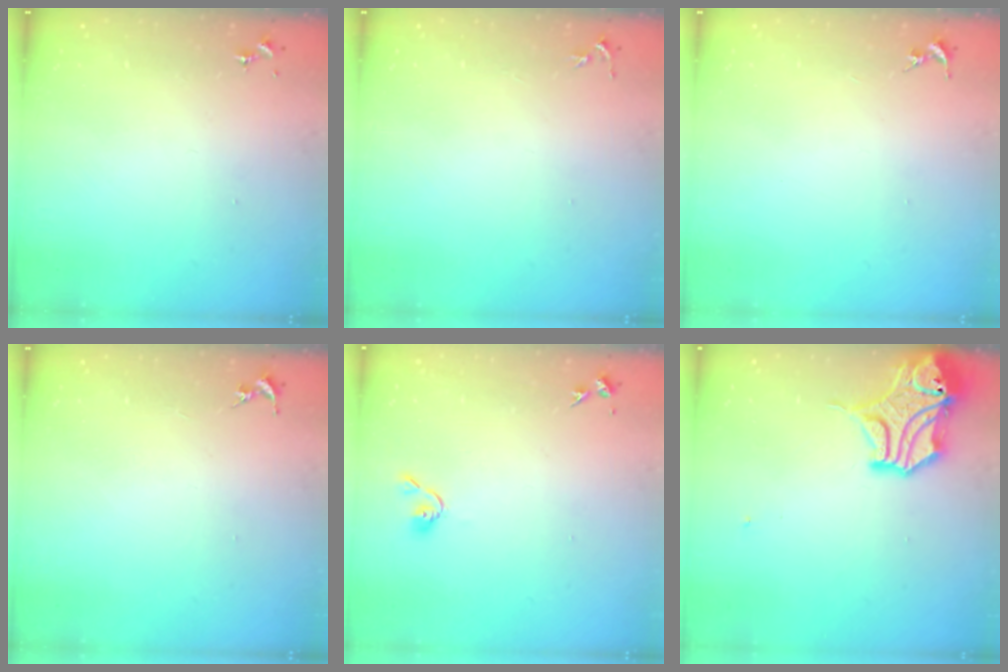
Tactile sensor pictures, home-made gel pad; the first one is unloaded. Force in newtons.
{"total": 3.3, "press": 3.2, "slide": 0.4}
{"total": 0.0}
{"total": 0.0}
{"total": 3.7, "press": 3.6, "slide": 0.6}
{"total": 14.5, "press": 14.4, "slide": 2.2}